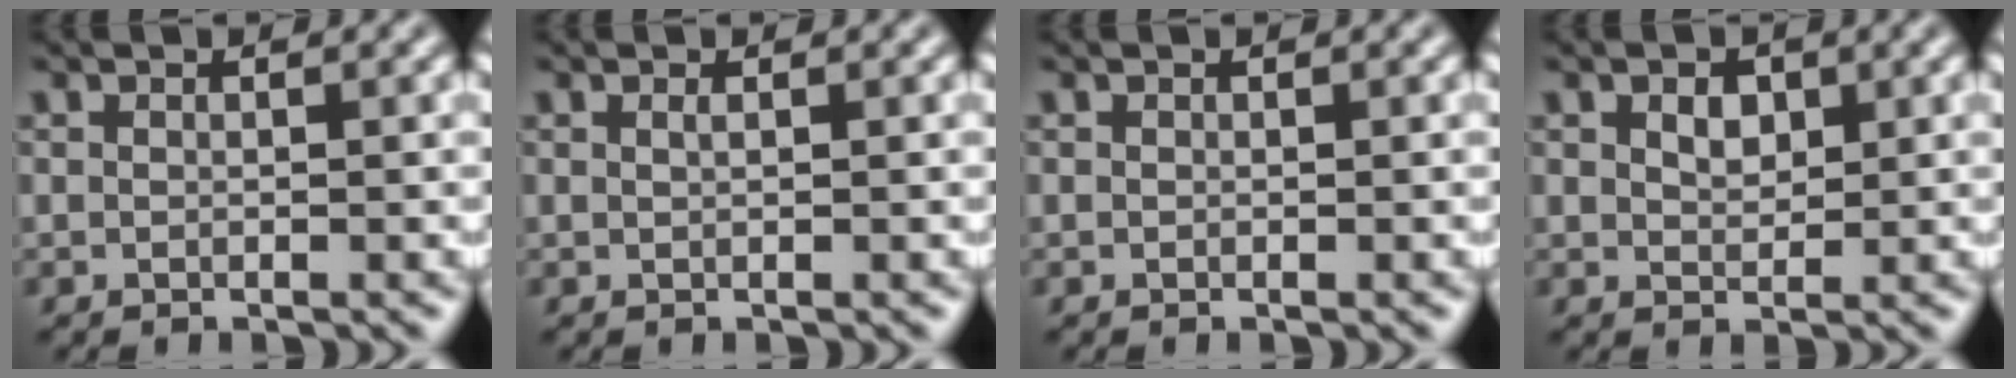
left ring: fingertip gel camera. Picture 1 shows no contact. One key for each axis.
{"total": 0.5, "fx": 0.2, "fy": 0.2, "fz": 0.4, "tx": -0.006, "ty": 0.001, "tz": 0.004}
{"total": 0.0}
{"total": 1.7, "fx": 0.7, "fy": 1.1, "fz": 1.0, "tx": -0.020, "ty": 0.000, "tz": 0.013}